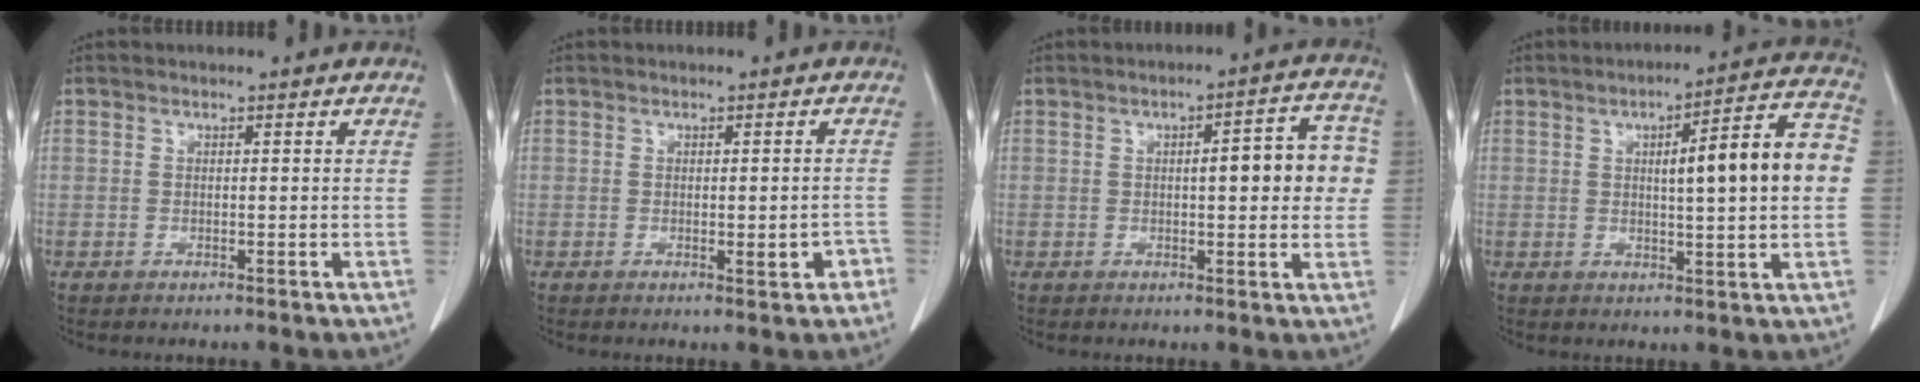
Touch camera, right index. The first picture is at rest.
{"total": 2.7, "force": [-1.0, 0.8, 2.4], "torque": [-0.026, -0.001, -0.009]}
{"total": 8.8, "force": [1.0, 2.6, 8.4], "torque": [-0.100, 0.027, 0.010]}
{"total": 12.6, "force": [1.2, 1.6, 12.4], "torque": [-0.165, 0.029, 0.014]}